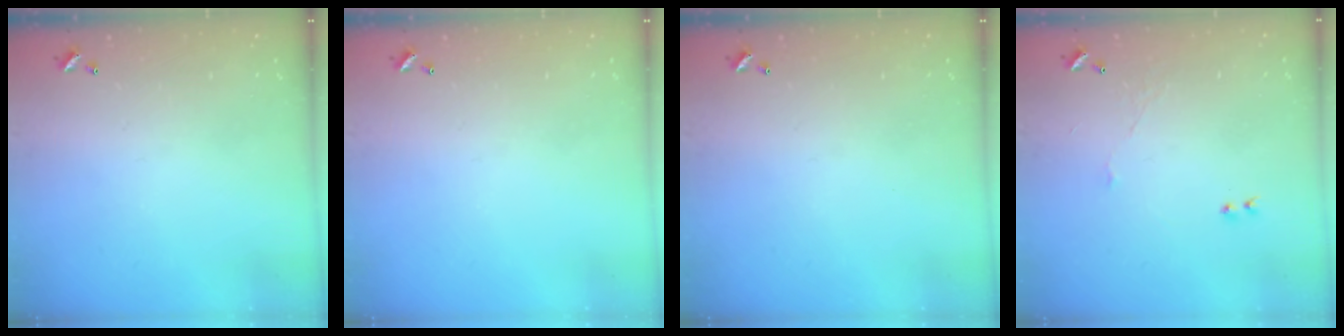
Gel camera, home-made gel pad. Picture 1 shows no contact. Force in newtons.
{"total": 0.0}
{"total": 0.0}
{"total": 2.4, "press": 2.3, "slide": 0.6}